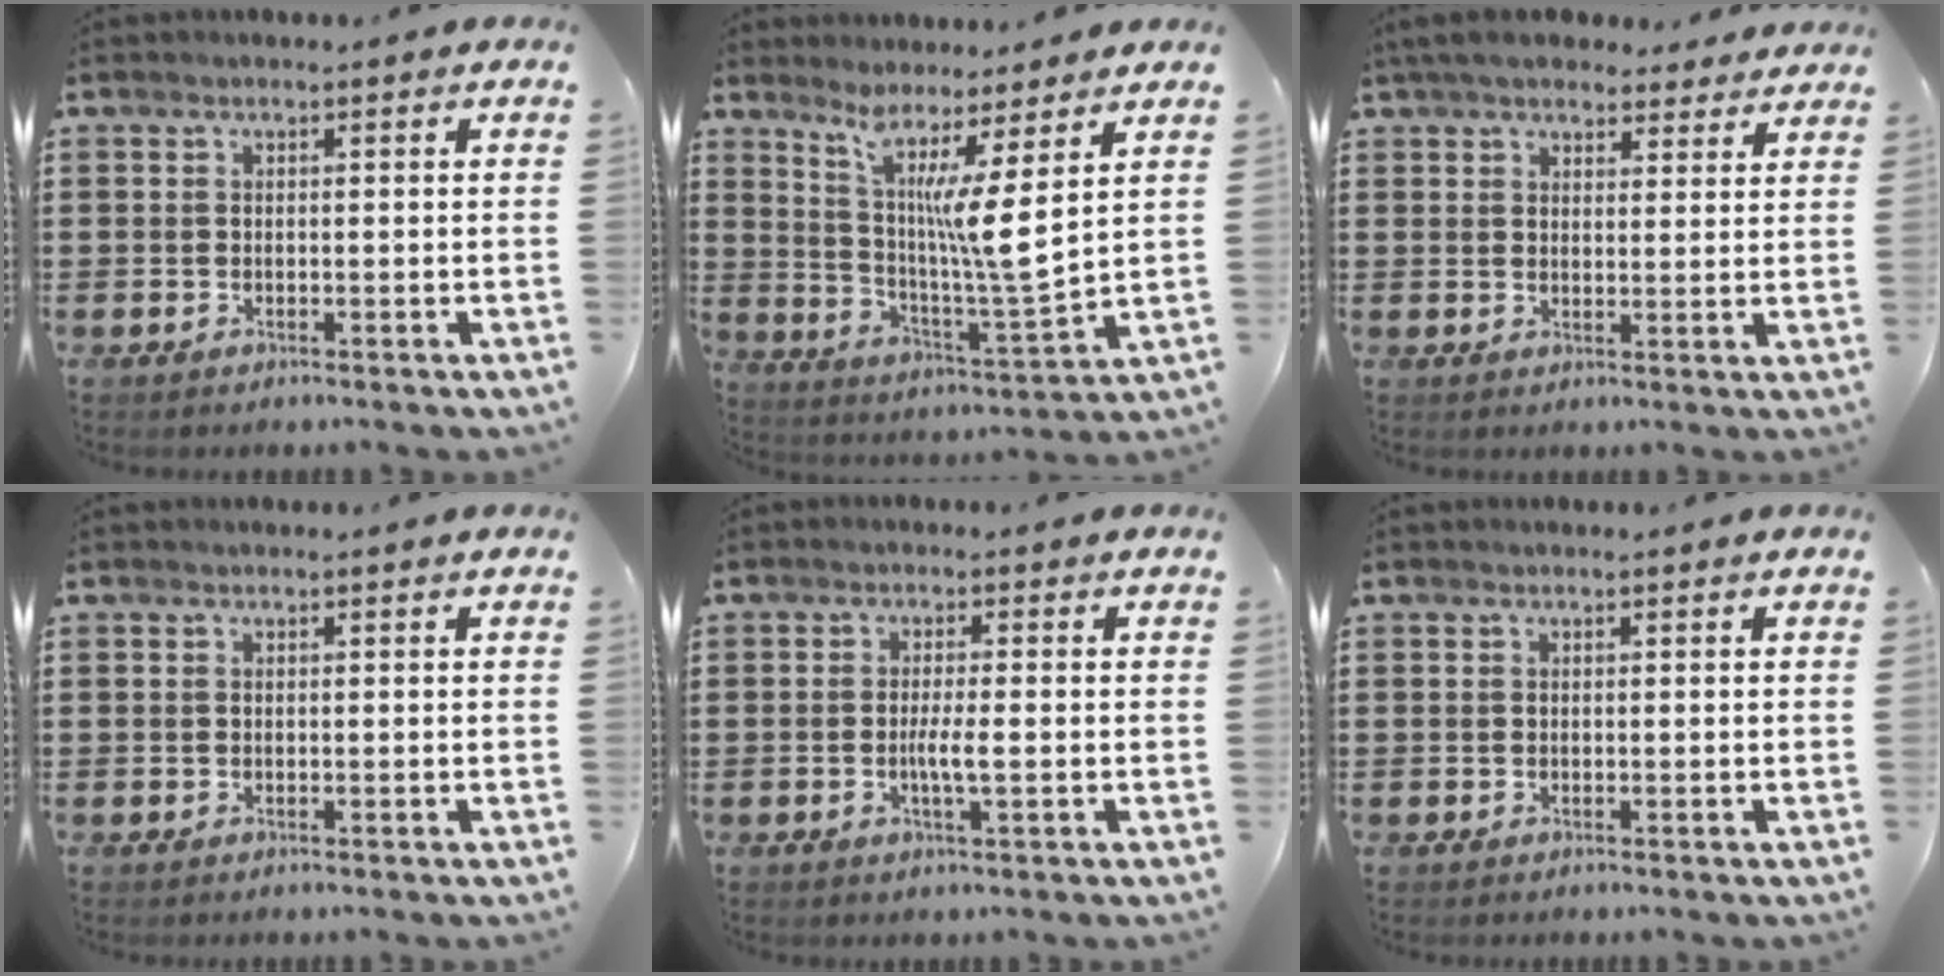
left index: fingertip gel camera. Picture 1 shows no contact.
{"total": 8.4, "force": [4.7, -0.7, 7.0], "torque": [-0.130, -0.052, 0.073]}
{"total": 5.3, "force": [4.8, 1.4, 1.6], "torque": [-0.048, -0.008, 0.090]}
{"total": 0.0}
{"total": 3.2, "force": [-0.6, 0.4, 3.1], "torque": [-0.061, -0.005, -0.014]}
{"total": 0.0}